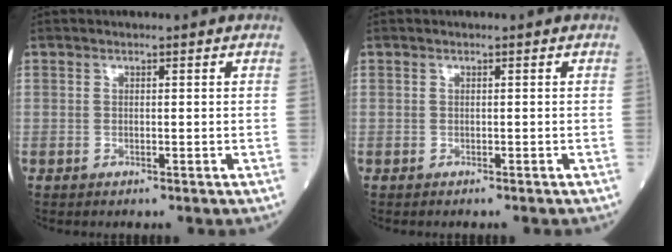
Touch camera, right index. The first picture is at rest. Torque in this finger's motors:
{"motor_torque": [-0.05, -0.03, 0.06, 0.01]}